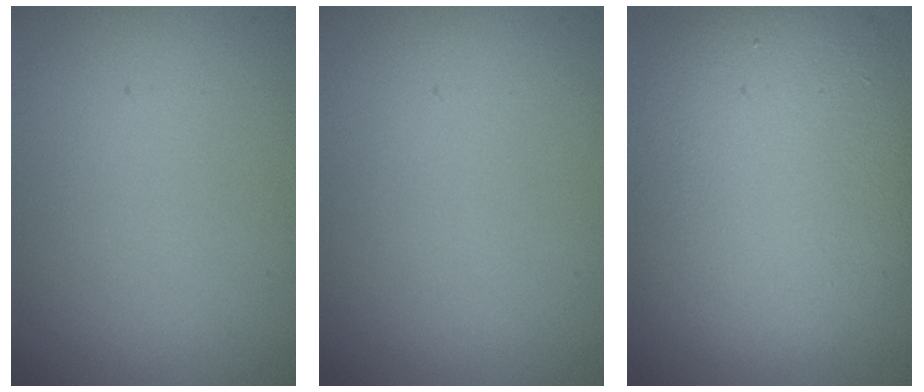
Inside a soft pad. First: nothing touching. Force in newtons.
{"total": 0.0}
{"total": 11.8, "press": 11.8, "slide": 0.7}